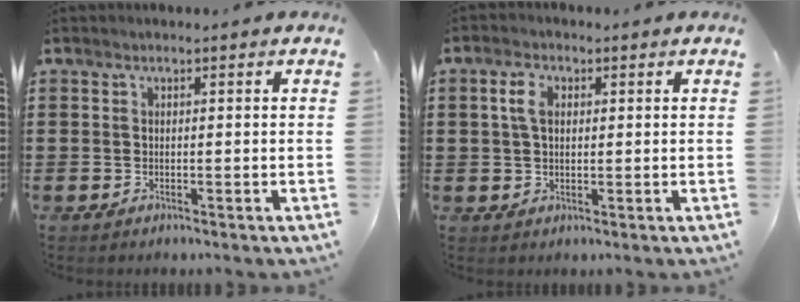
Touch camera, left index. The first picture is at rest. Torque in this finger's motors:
{"motor_torque": [0.80, 0.75, 0.25, -0.01]}